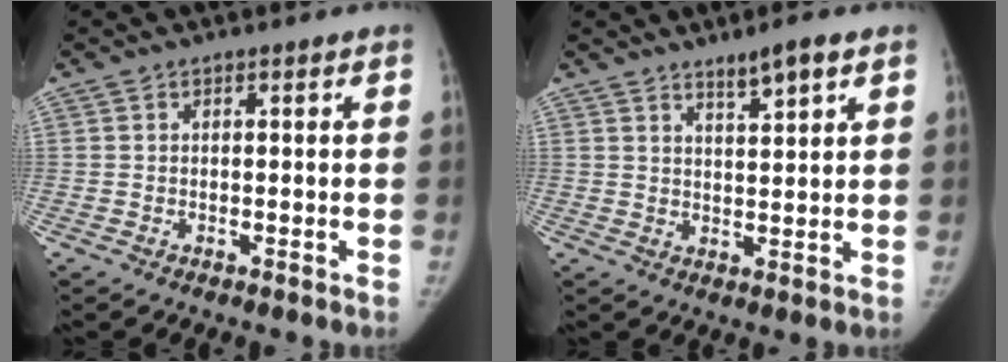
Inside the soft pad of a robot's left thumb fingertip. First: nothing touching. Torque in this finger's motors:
{"motor_torque": [0.33, -0.27, 0.36, -0.11, 0.01]}